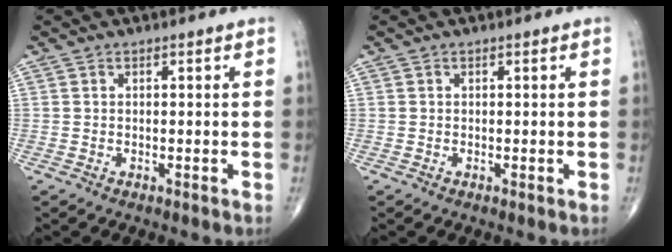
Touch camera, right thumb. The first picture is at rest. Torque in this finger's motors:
{"motor_torque": [0.19, 0.16, -0.06, -0.47, -0.01]}